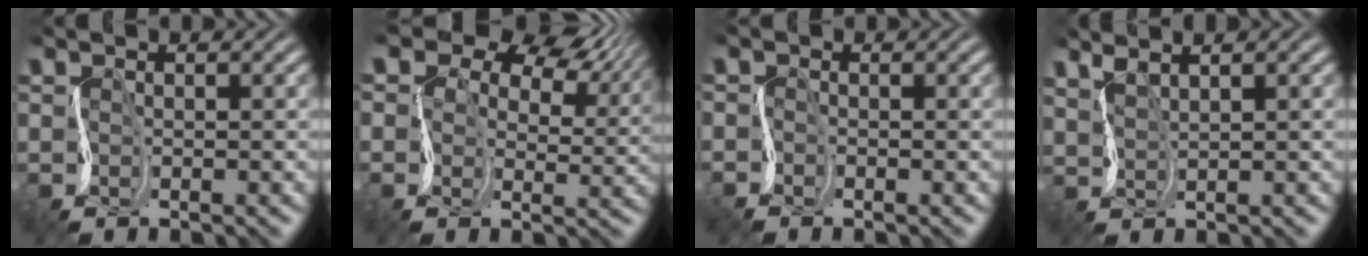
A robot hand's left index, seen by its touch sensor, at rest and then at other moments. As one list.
[{"total": 13.8, "force": [8.2, 8.4, 7.3], "torque": [-0.136, 0.033, 0.118]}, {"total": 1.2, "force": [-1.2, 0.1, 0.0], "torque": [-0.014, -0.009, -0.015]}, {"total": 2.9, "force": [2.9, 0.1, 0.1], "torque": [-0.011, 0.010, 0.036]}]